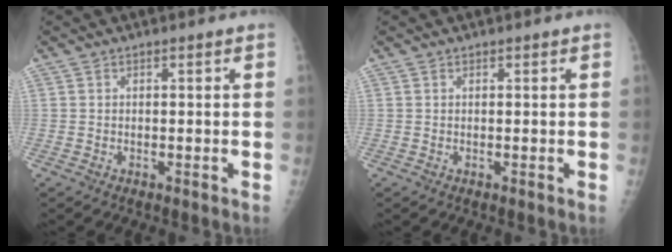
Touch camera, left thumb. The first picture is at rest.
{"total": 0.0}